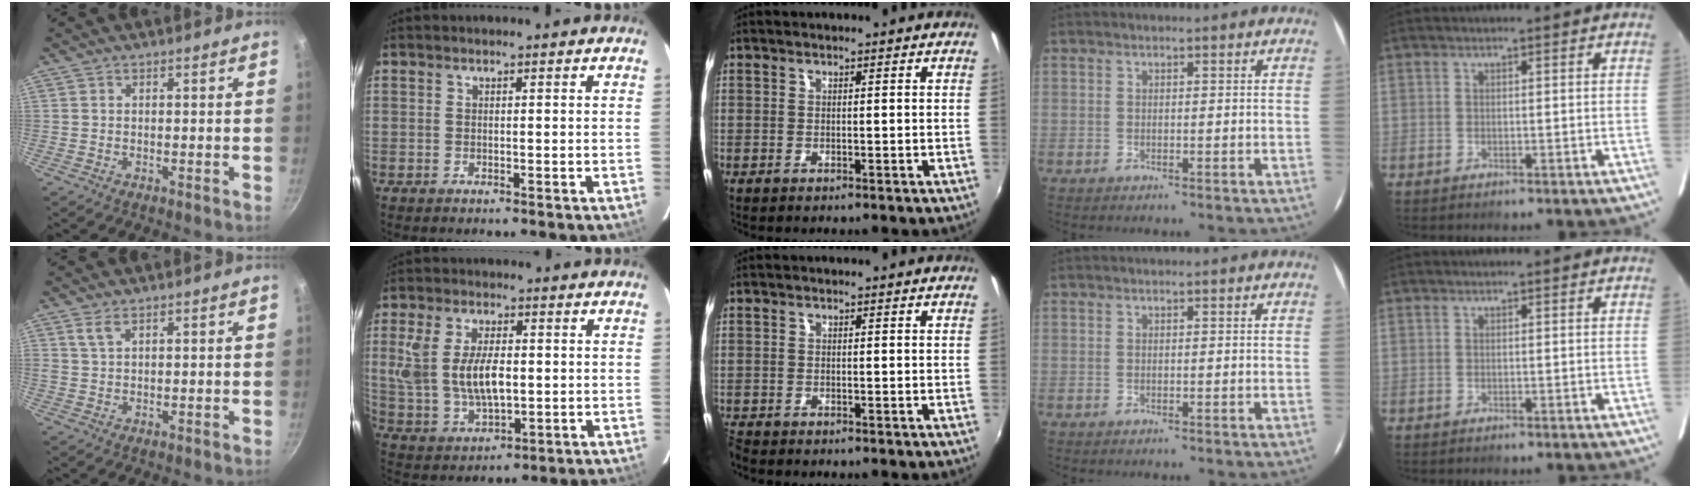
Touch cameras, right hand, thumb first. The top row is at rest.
{"thumb": {"total": 2.2, "force": [1.3, 1.0, 1.5], "torque": [-0.029, -0.004, 0.028]}, "index": {"total": 11.9, "force": [0.6, 6.2, 10.1], "torque": [-0.207, 0.001, 0.023]}, "middle": {"total": 1.8, "force": [-1.7, 0.4, 0.3], "torque": [-0.012, -0.012, -0.038]}}